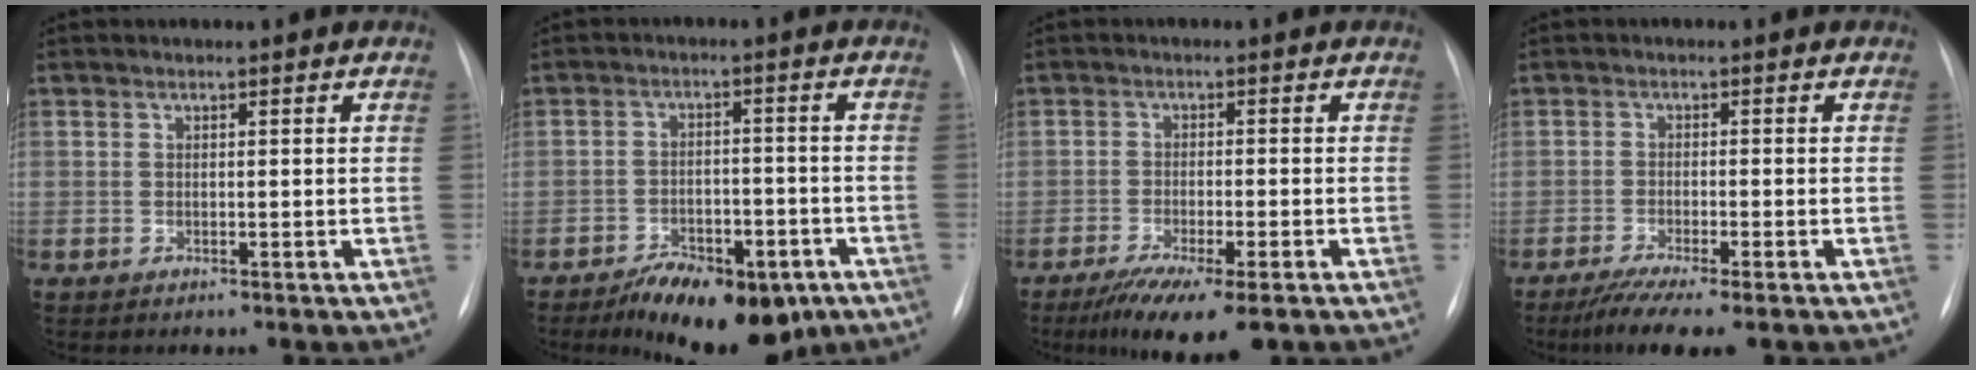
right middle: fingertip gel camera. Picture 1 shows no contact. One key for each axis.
{"total": 12.3, "fx": -8.4, "fy": 5.4, "fz": 7.3, "tx": -0.092, "ty": 0.002, "tz": -0.121}
{"total": 10.0, "fx": -6.8, "fy": 1.5, "fz": 7.2, "tx": -0.108, "ty": -0.024, "tz": -0.101}
{"total": 7.4, "fx": -5.5, "fy": 0.3, "fz": 4.9, "tx": -0.076, "ty": -0.021, "tz": -0.084}